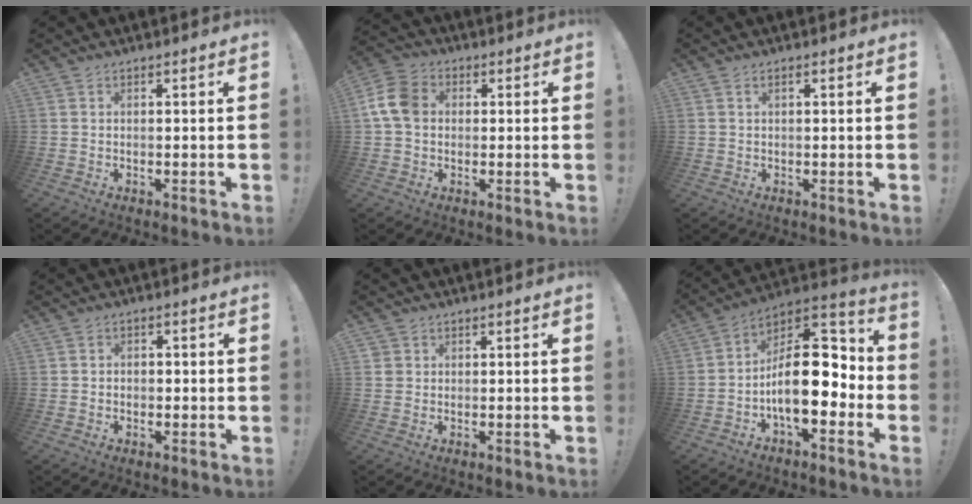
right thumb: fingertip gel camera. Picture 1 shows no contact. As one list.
[{"total": 10.3, "force": [1.2, 7.8, 6.6], "torque": [-0.128, 0.014, 0.028]}, {"total": 1.0, "force": [0.3, 0.2, 0.9], "torque": [-0.025, 0.004, 0.005]}, {"total": 2.3, "force": [-1.3, 1.6, 0.9], "torque": [-0.016, 0.010, -0.024]}, {"total": 1.8, "force": [0.8, 1.6, 0.3], "torque": [-0.003, 0.000, 0.014]}, {"total": 19.9, "force": [-2.1, 10.5, 16.8], "torque": [-0.266, 0.012, -0.027]}]